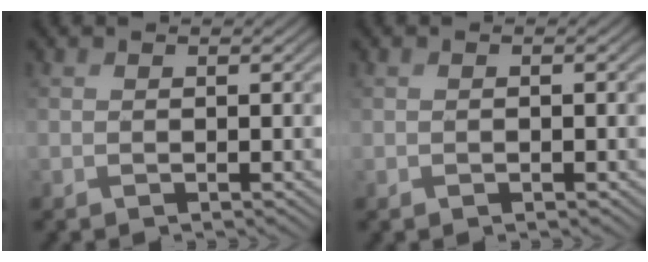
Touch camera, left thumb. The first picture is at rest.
{"total": 0.5, "force": [-0.2, 0.3, 0.4], "torque": [-0.005, 0.001, -0.001]}